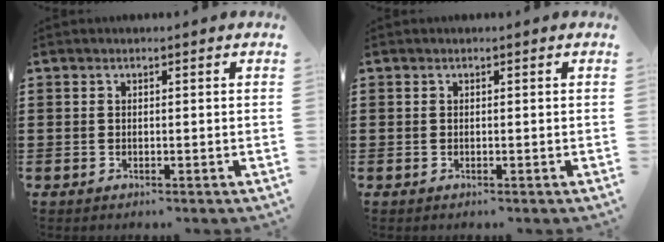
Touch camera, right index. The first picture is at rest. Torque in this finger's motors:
{"motor_torque": [-0.04, 0.04, 0.00, 0.00]}